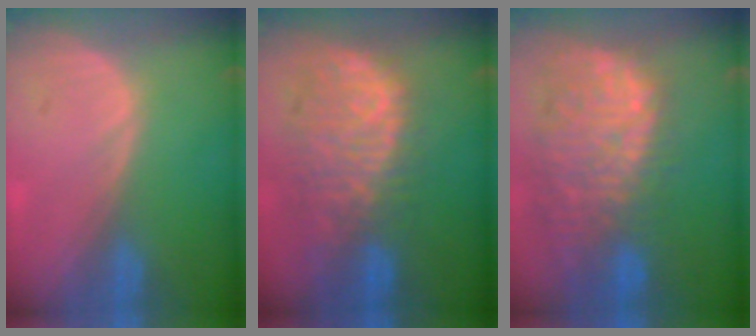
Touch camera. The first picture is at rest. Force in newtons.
{"total": 11.4, "press": 9.7, "slide": 5.9}
{"total": 12.9, "press": 11.2, "slide": 6.5}